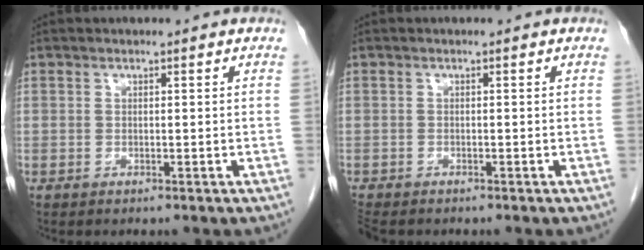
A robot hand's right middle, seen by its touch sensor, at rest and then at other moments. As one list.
[{"total": 2.5, "force": [-2.2, 0.8, 0.9], "torque": [-0.021, -0.008, -0.036]}]